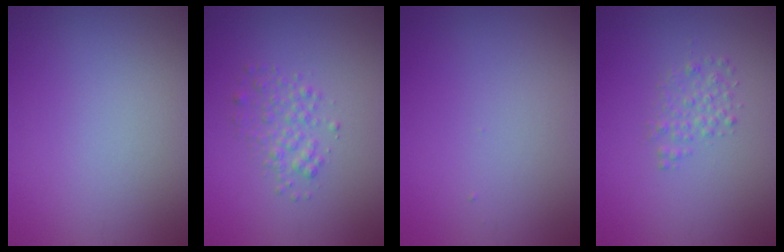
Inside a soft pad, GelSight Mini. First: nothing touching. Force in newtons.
{"total": 2.0, "press": 2.0, "slide": 0.1}
{"total": 0.0}
{"total": 1.6, "press": 1.6, "slide": 0.0}